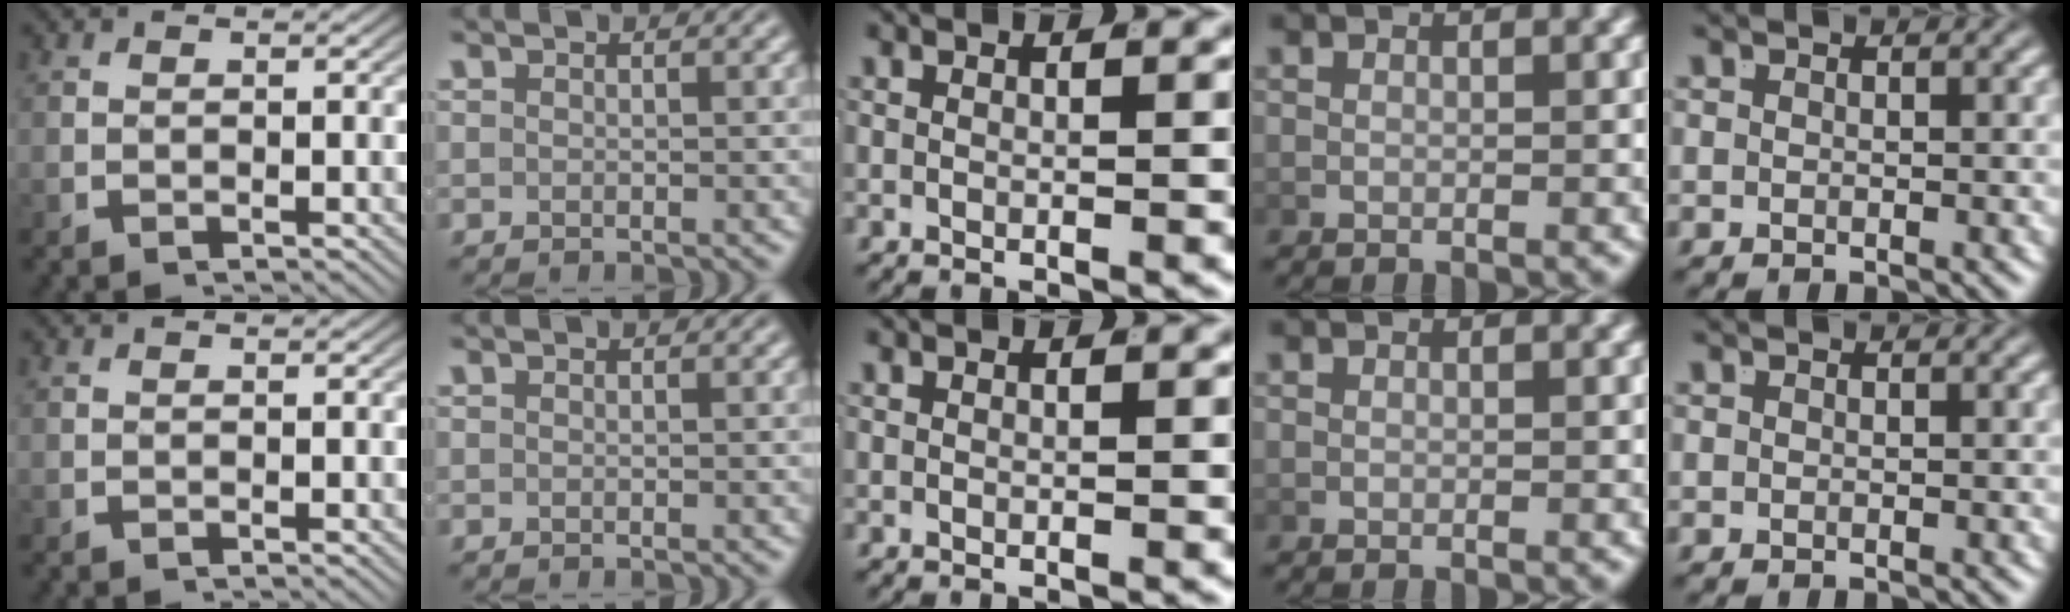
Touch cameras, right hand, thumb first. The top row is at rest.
{}